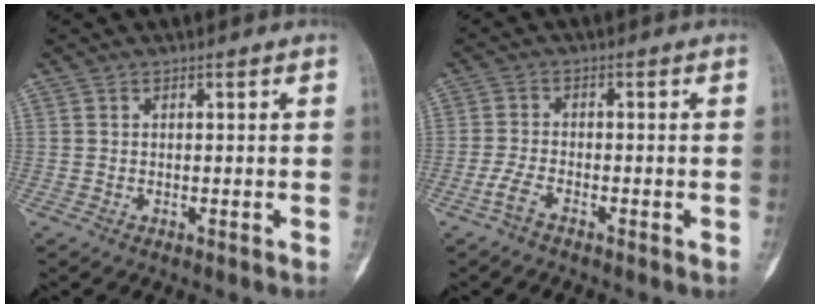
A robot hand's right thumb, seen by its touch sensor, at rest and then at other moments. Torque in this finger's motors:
{"motor_torque": [-0.34, -0.27, -0.16, -0.20, -0.03]}